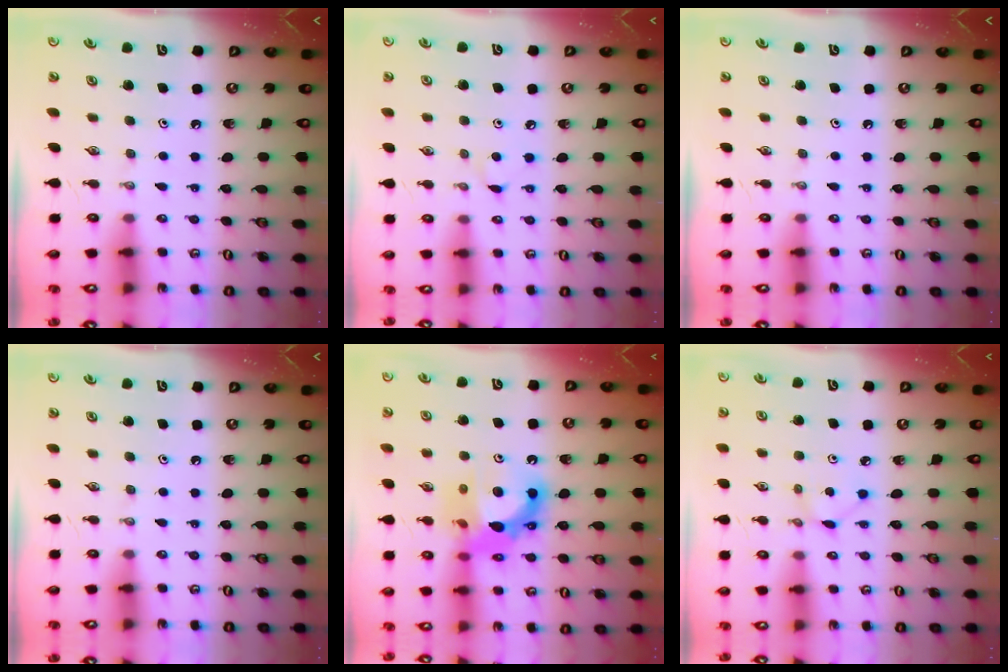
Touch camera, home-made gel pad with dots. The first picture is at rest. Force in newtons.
{"total": 3.9, "press": 3.9, "slide": 0.5}
{"total": 0.0}
{"total": 0.0}
{"total": 13.9, "press": 13.7, "slide": 1.9}
{"total": 2.8, "press": 2.8, "slide": 0.3}